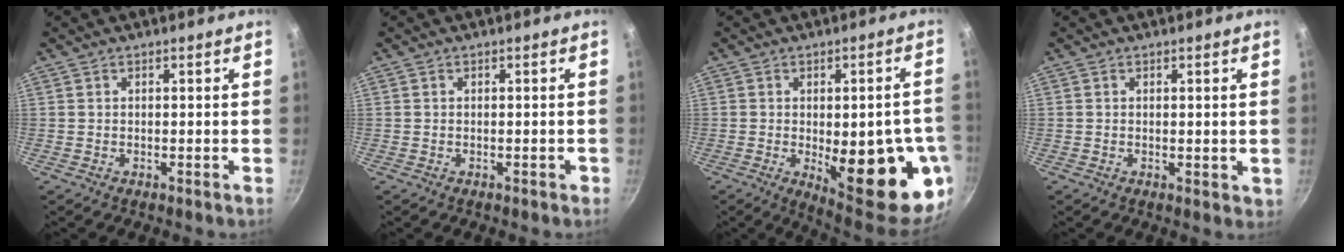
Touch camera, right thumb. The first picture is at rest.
{"total": 0.8, "force": [-0.3, 0.6, 0.5], "torque": [0.001, 0.007, -0.003]}
{"total": 20.1, "force": [-4.2, 7.4, 18.2], "torque": [-0.191, -0.008, -0.038]}
{"total": 1.6, "force": [0.3, 0.9, 1.3], "torque": [-0.014, -0.003, 0.003]}